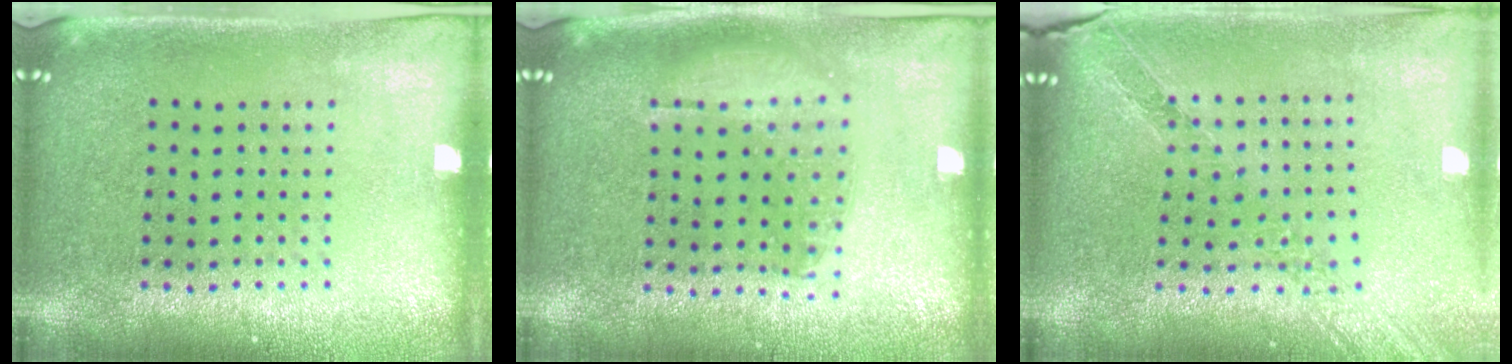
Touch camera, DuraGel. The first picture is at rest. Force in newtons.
{"total": 1.1, "press": 1.0, "slide": 0.6}
{"total": 1.0, "press": 1.0, "slide": 0.0}